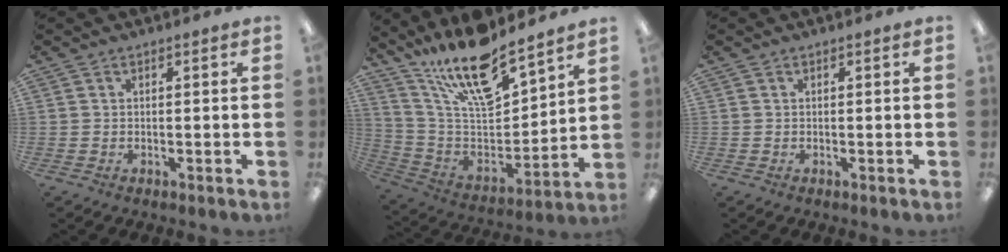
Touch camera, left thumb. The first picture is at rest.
{"total": 18.6, "force": [15.2, 4.5, 9.7], "torque": [-0.182, -0.110, 0.261]}
{"total": 0.0}